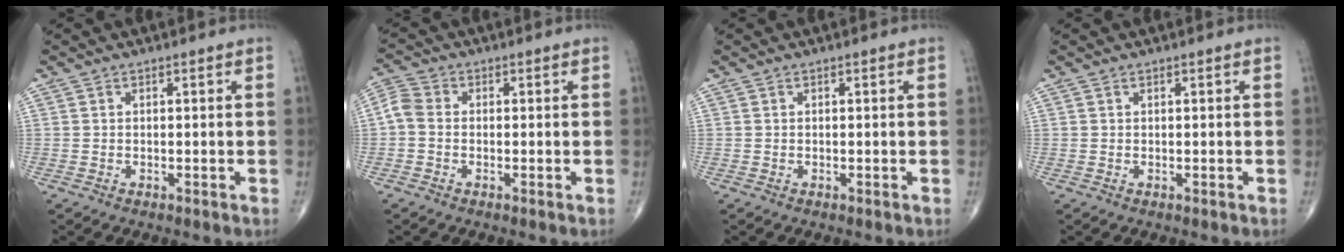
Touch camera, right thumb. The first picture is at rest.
{"total": 3.9, "force": [-0.5, 2.9, 2.6], "torque": [-0.055, 0.010, -0.023]}
{"total": 0.0}
{"total": 0.0}